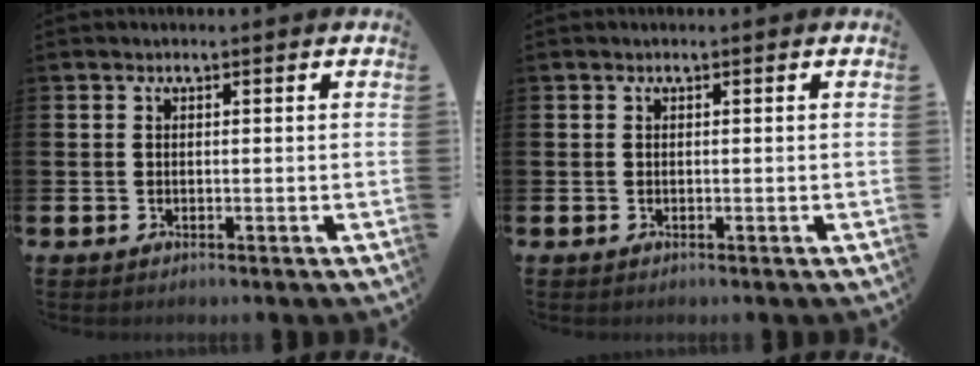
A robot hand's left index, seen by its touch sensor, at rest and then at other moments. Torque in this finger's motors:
{"motor_torque": [-0.03, 0.03, 0.01, -0.01]}